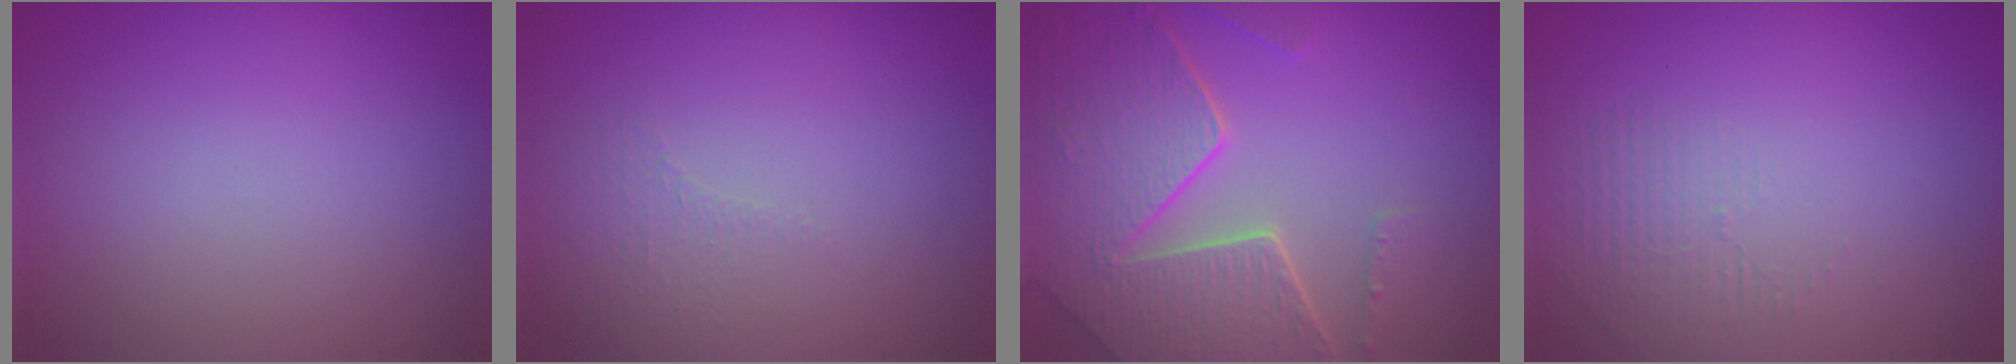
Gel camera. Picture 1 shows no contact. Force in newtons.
{"total": 0.9, "press": 0.5, "slide": 0.8}
{"total": 8.1, "press": 5.9, "slide": 5.6}
{"total": 1.4, "press": 0.1, "slide": 1.4}